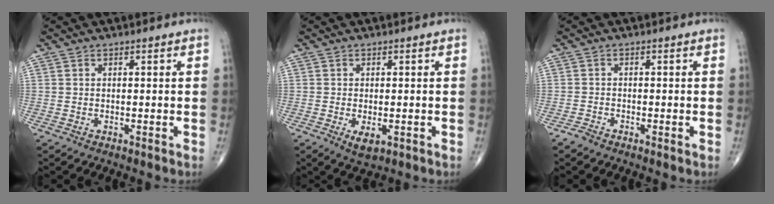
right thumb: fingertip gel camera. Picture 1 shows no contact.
{"total": 3.1, "force": [-1.0, 1.5, 2.6], "torque": [-0.042, -0.007, -0.012]}
{"total": 1.4, "force": [-1.1, 0.4, 0.7], "torque": [-0.014, -0.003, -0.026]}